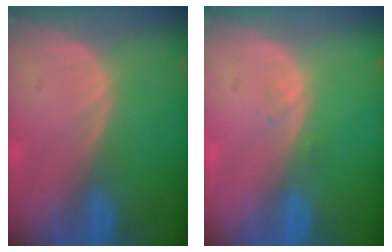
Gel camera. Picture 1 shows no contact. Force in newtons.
{"total": 0.7, "press": 0.7, "slide": 0.1}